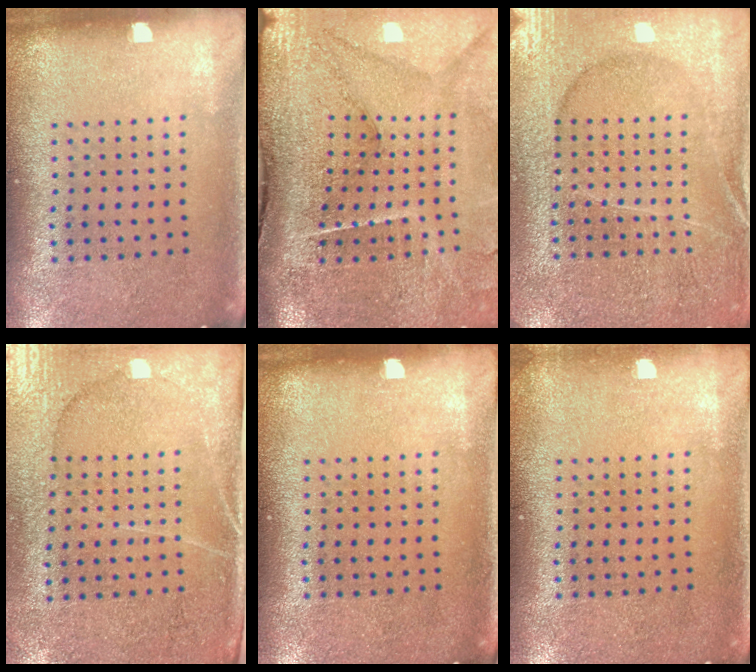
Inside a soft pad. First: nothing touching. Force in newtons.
{"total": 4.7, "press": 3.6, "slide": 3.0}
{"total": 3.7, "press": 3.6, "slide": 0.8}
{"total": 3.0, "press": 2.7, "slide": 1.3}
{"total": 0.0}
{"total": 0.7, "press": 0.7, "slide": 0.0}